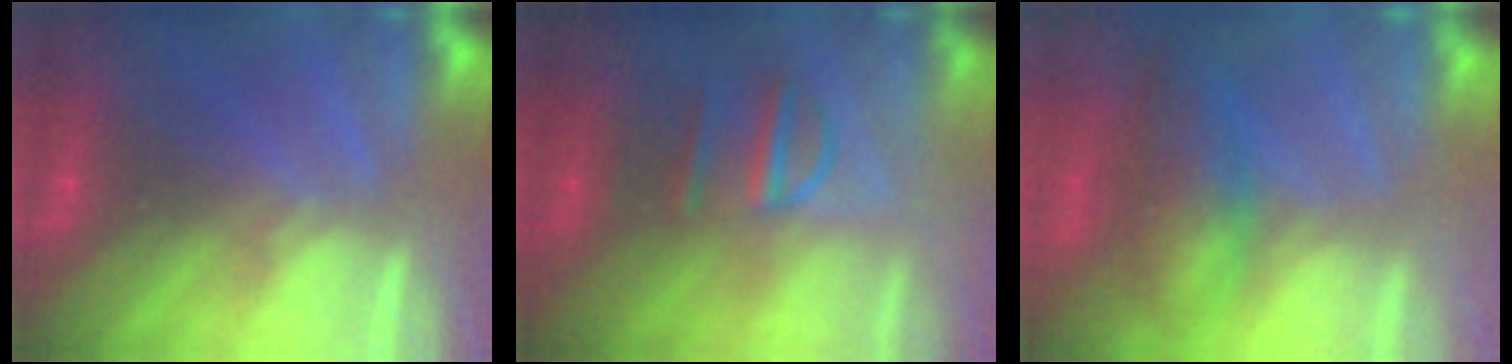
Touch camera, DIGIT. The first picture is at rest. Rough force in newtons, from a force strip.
{"total": 2.9}
{"total": 7.8}